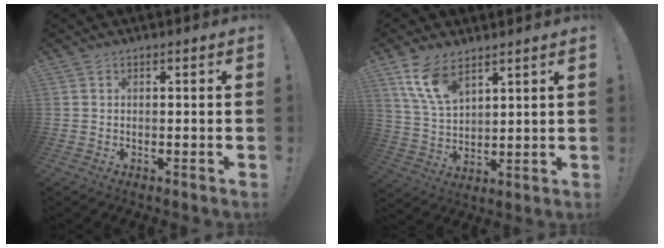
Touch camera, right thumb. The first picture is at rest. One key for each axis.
{"total": 11.3, "fx": 7.4, "fy": 5.7, "fz": 6.4, "tx": -0.132, "ty": -0.026, "tz": 0.148}